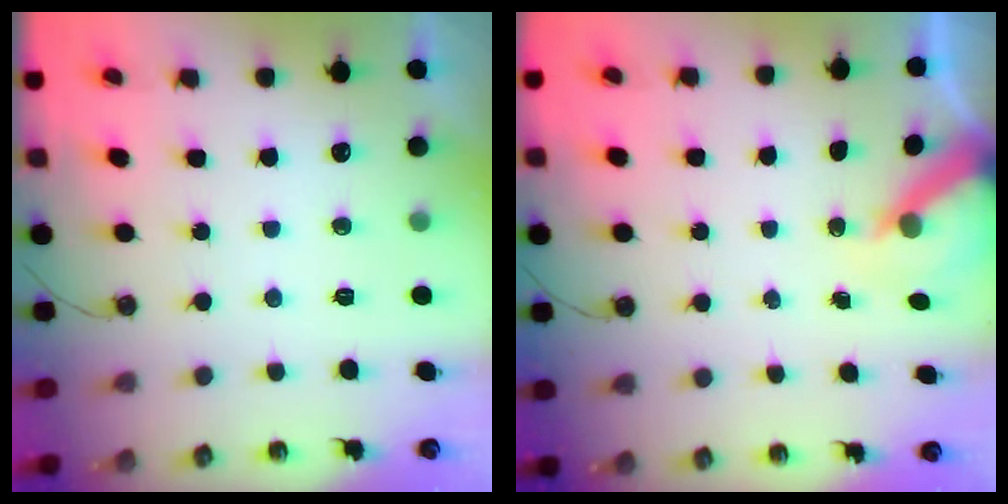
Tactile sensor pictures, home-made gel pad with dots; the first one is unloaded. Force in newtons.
{"total": 6.0, "press": 5.9, "slide": 0.7}